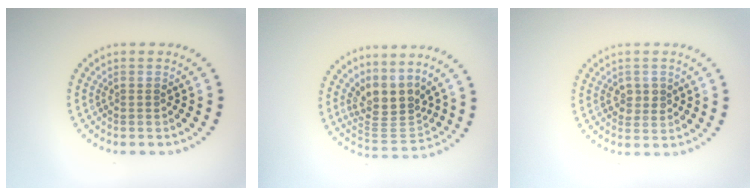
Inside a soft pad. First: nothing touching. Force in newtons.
{"total": 3.9, "press": 3.0, "slide": 2.5}
{"total": 1.8, "press": 1.8, "slide": 0.1}